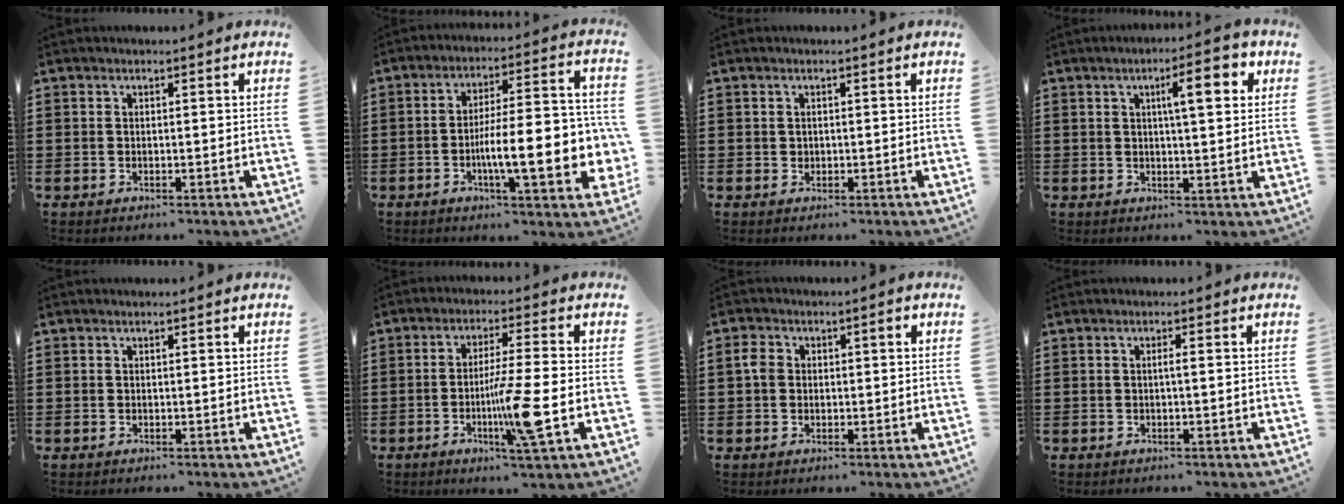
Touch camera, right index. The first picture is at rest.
{"total": 13.9, "force": [-3.6, 3.6, 13.0], "torque": [-0.195, -0.011, -0.066]}
{"total": 0.7, "force": [0.2, 0.6, 0.2], "torque": [-0.006, 0.003, 0.004]}
{"total": 7.2, "force": [2.6, 1.8, 6.4], "torque": [-0.099, -0.004, 0.034]}
{"total": 0.0}
{"total": 10.2, "force": [-2.9, 0.3, 9.8], "torque": [-0.179, -0.015, -0.056]}
{"total": 2.7, "force": [-0.1, 1.9, 1.8], "torque": [-0.041, 0.009, -0.005]}
{"total": 0.9, "force": [-0.3, -0.1, 0.9], "torque": [-0.016, -0.005, -0.006]}